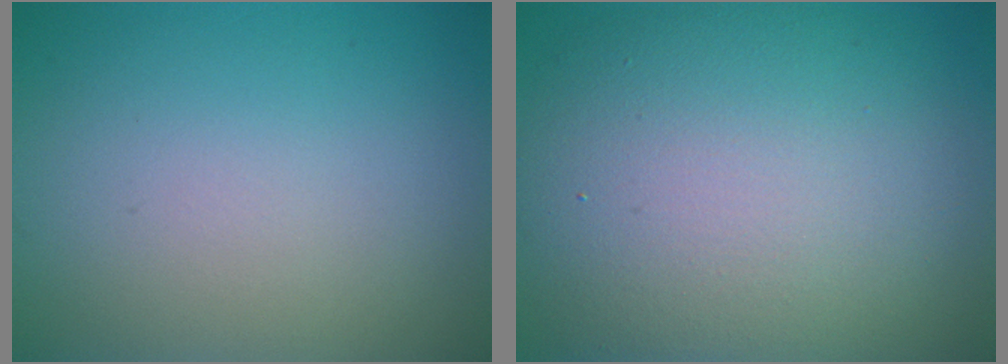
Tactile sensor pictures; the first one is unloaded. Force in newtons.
{"total": 13.0, "press": 13.0, "slide": 0.9}